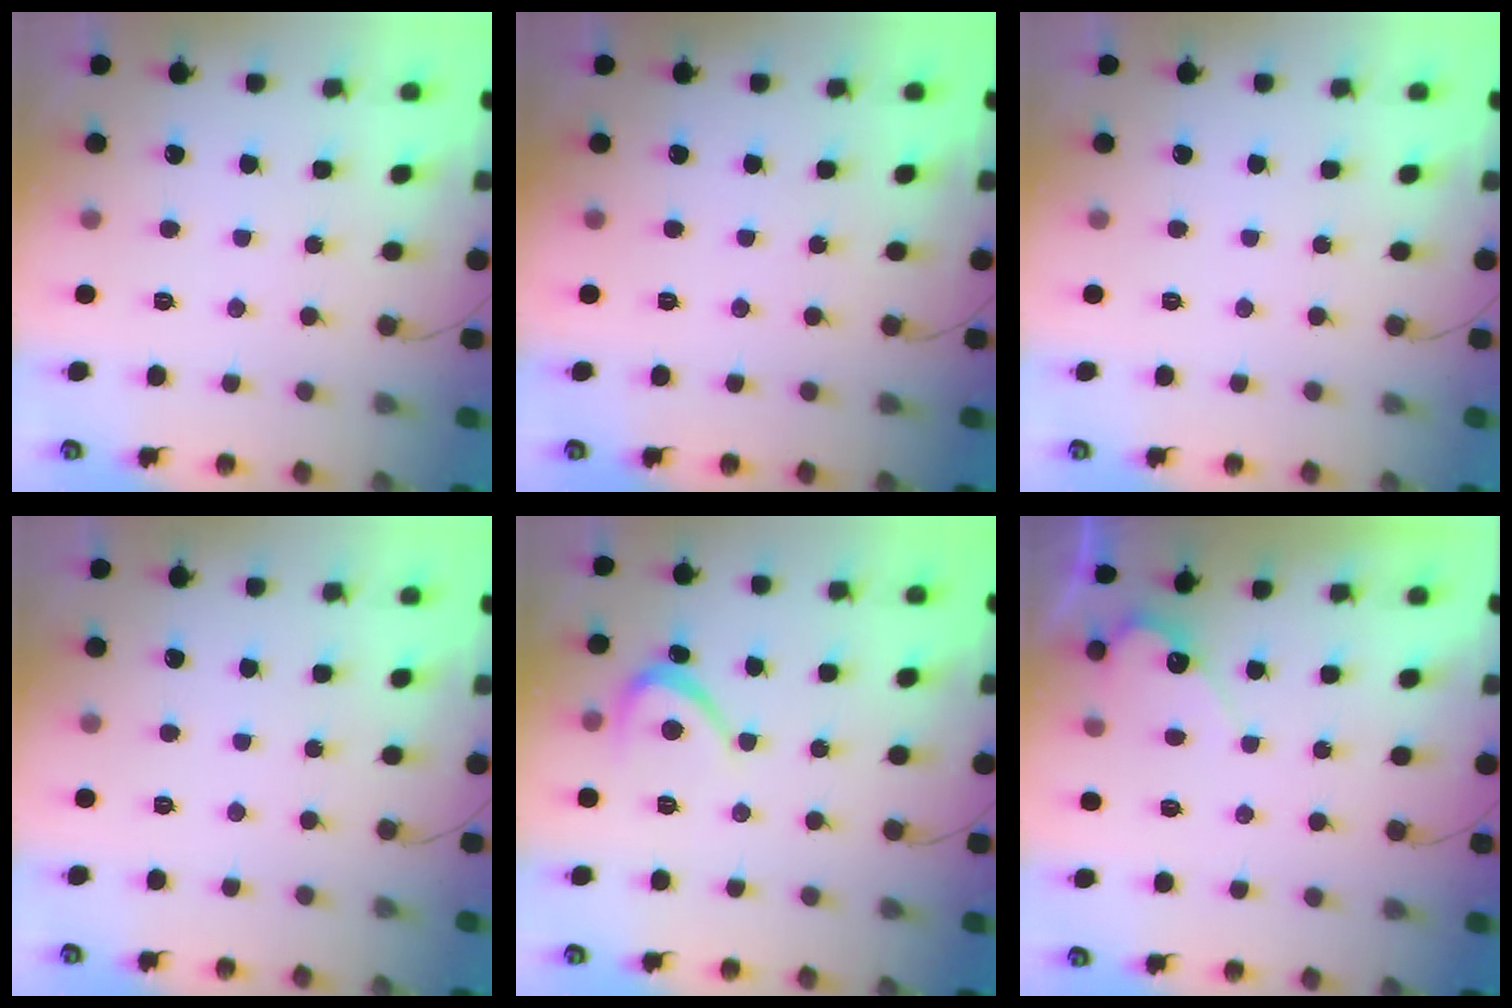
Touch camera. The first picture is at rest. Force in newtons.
{"total": 0.0}
{"total": 0.0}
{"total": 0.0}
{"total": 3.3, "press": 3.2, "slide": 0.4}
{"total": 5.1, "press": 5.1, "slide": 0.4}